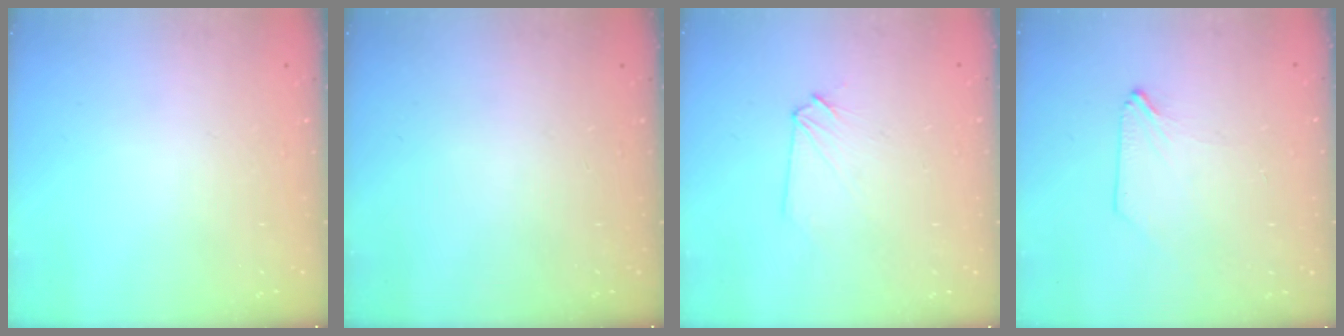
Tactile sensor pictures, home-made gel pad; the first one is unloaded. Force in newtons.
{"total": 0.0}
{"total": 2.5, "press": 2.4, "slide": 0.4}
{"total": 0.6, "press": 0.6, "slide": 0.1}